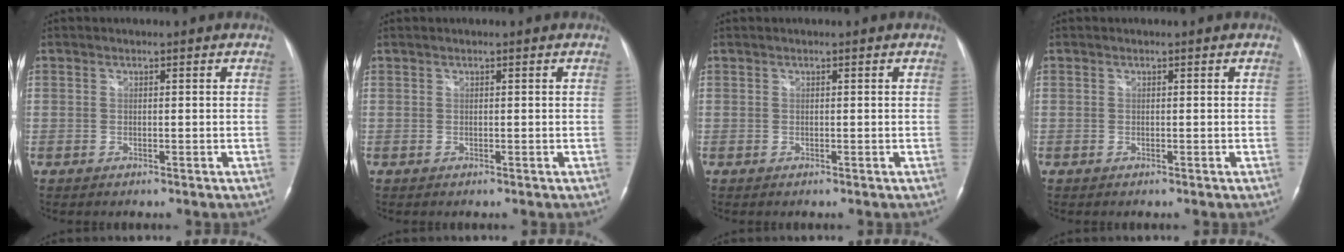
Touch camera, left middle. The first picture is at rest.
{"total": 0.0}
{"total": 0.0}
{"total": 0.0}